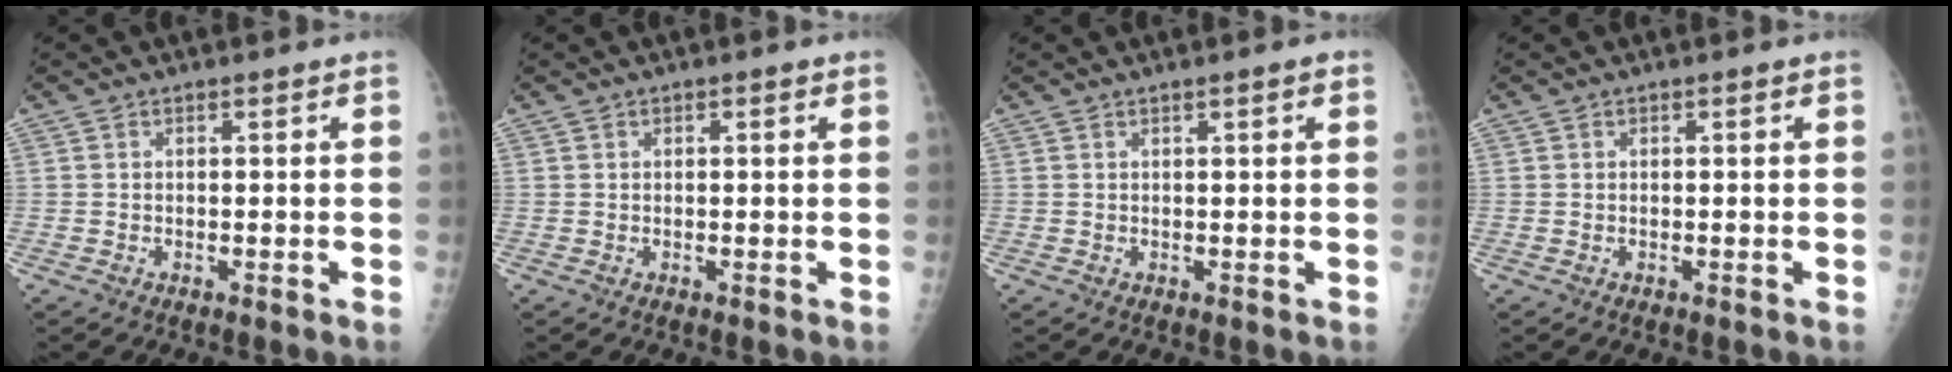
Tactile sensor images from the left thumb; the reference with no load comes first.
{"total": 0.7, "force": [0.3, 0.4, 0.6], "torque": [-0.003, 0.001, 0.004]}
{"total": 1.3, "force": [0.7, 0.1, 1.1], "torque": [-0.017, 0.000, 0.010]}
{"total": 0.0}